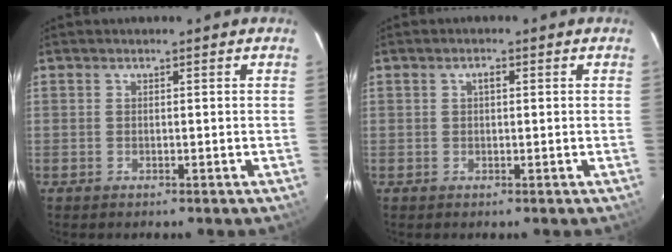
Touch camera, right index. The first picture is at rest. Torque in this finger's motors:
{"motor_torque": [0.21, -0.14, 0.14, 0.03]}